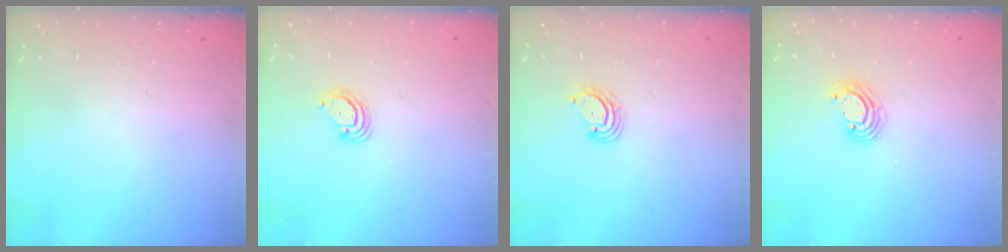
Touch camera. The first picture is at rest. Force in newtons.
{"total": 3.2, "press": 3.2, "slide": 0.2}
{"total": 2.9, "press": 2.9, "slide": 0.1}
{"total": 3.6, "press": 3.6, "slide": 0.2}